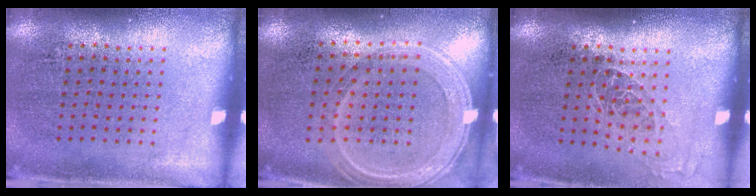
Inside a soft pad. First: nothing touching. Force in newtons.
{"total": 1.2, "press": 1.1, "slide": 0.5}
{"total": 1.0, "press": 0.9, "slide": 0.5}